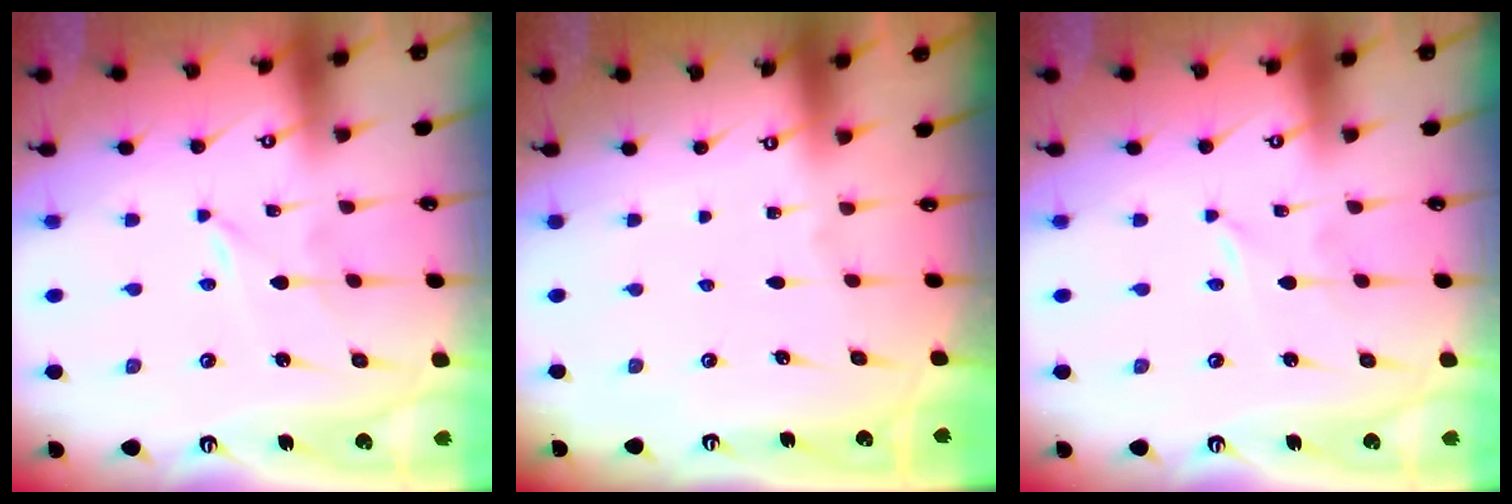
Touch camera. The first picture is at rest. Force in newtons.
{"total": 0.0}
{"total": 0.0}